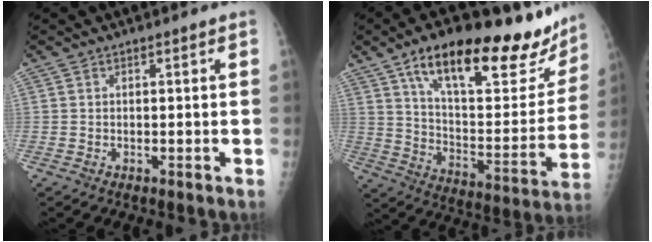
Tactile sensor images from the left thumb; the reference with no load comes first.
{"total": 29.9, "force": [19.4, 10.6, 20.1], "torque": [-0.260, -0.050, 0.295]}